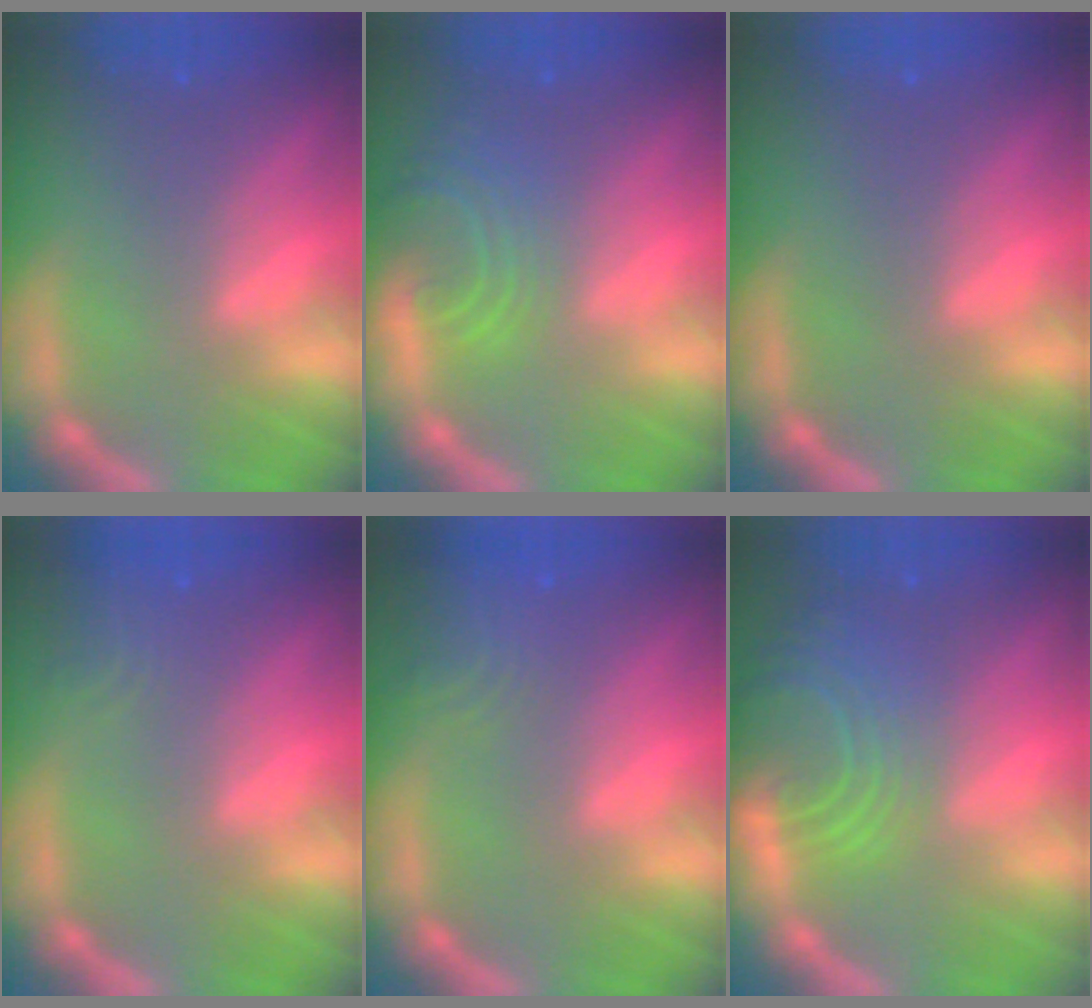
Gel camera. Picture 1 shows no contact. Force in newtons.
{"total": 5.5}
{"total": 0.0}
{"total": 2.4}
{"total": 4.0}
{"total": 9.5}